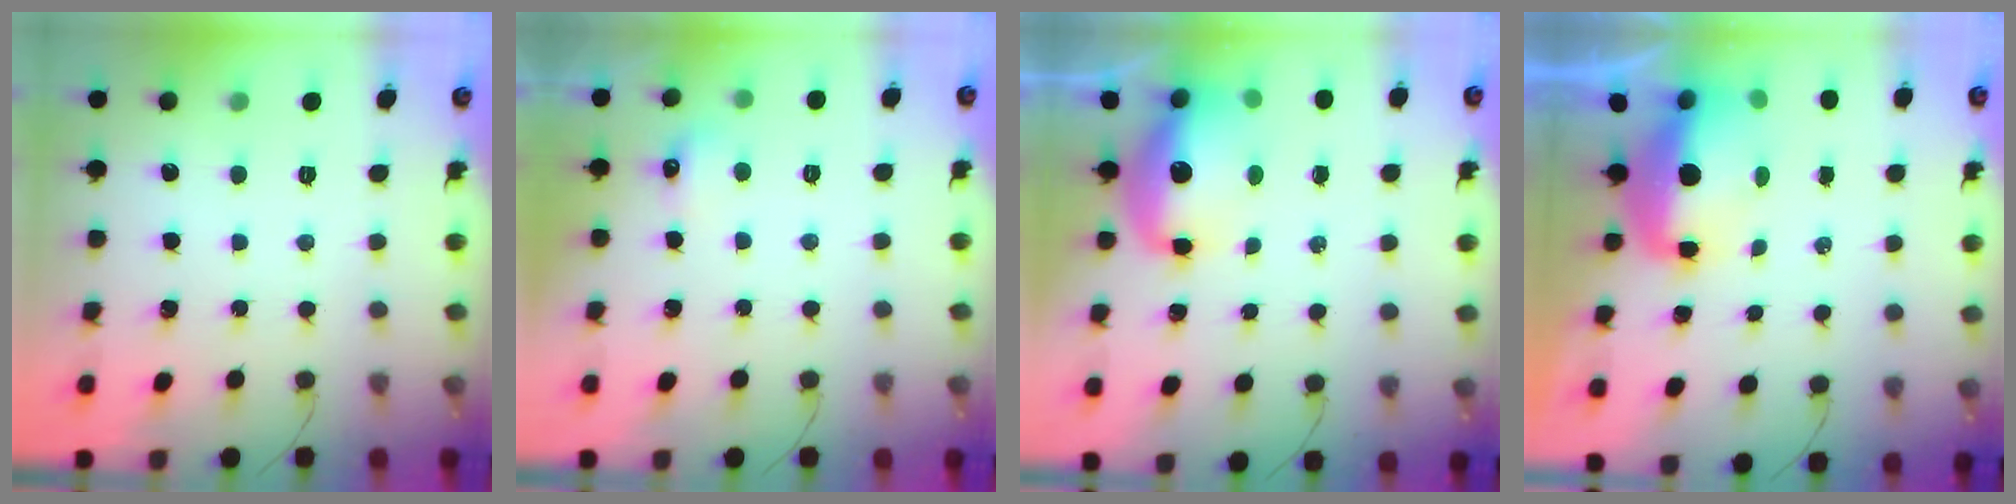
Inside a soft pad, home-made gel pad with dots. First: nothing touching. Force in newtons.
{"total": 5.0, "press": 4.8, "slide": 1.4}
{"total": 12.3, "press": 11.9, "slide": 2.7}
{"total": 9.8, "press": 9.6, "slide": 1.9}